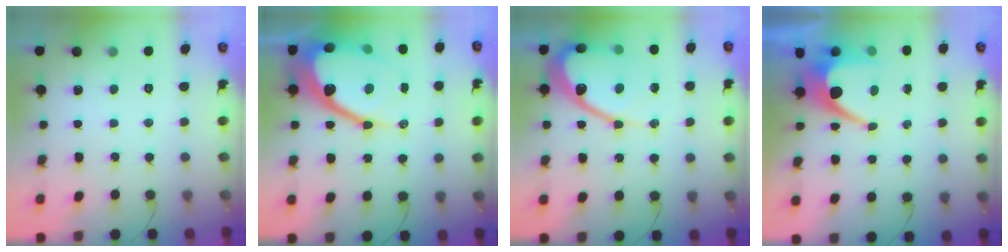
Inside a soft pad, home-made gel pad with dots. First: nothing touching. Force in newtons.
{"total": 23.6, "press": 23.5, "slide": 1.9}
{"total": 14.2, "press": 14.1, "slide": 1.1}
{"total": 8.7, "press": 8.6, "slide": 0.6}